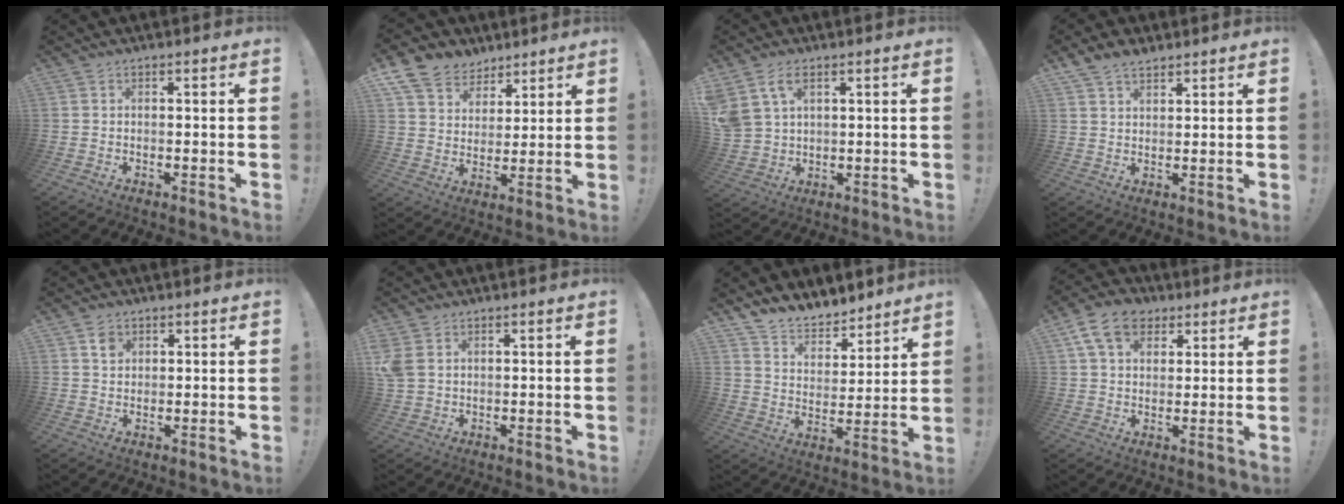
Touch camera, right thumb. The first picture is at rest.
{"total": 10.2, "force": [7.0, 7.1, 2.0], "torque": [-0.042, -0.049, 0.142]}
{"total": 7.6, "force": [4.1, 4.7, 4.3], "torque": [-0.084, -0.012, 0.083]}
{"total": 5.2, "force": [4.1, 2.6, 1.8], "torque": [-0.031, -0.019, 0.078]}
{"total": 3.3, "force": [1.7, 2.5, 1.2], "torque": [-0.004, -0.007, 0.029]}
{"total": 5.3, "force": [2.0, 3.9, 3.0], "torque": [-0.067, -0.001, 0.040]}
{"total": 9.1, "force": [8.5, 3.1, 0.8], "torque": [-0.029, -0.078, 0.163]}
{"total": 12.2, "force": [5.6, 8.6, 6.6], "torque": [-0.107, -0.011, 0.109]}